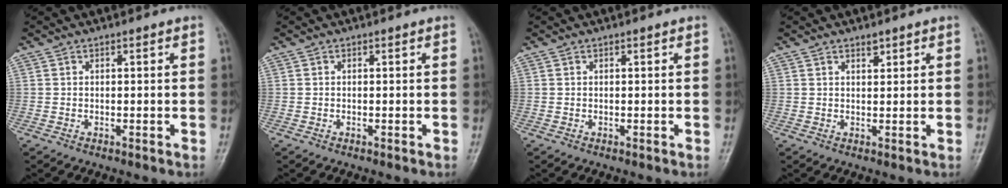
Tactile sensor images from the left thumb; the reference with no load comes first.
{"total": 0.0}
{"total": 0.0}
{"total": 1.5, "force": [1.2, 0.6, 0.8], "torque": [-0.005, -0.008, 0.018]}